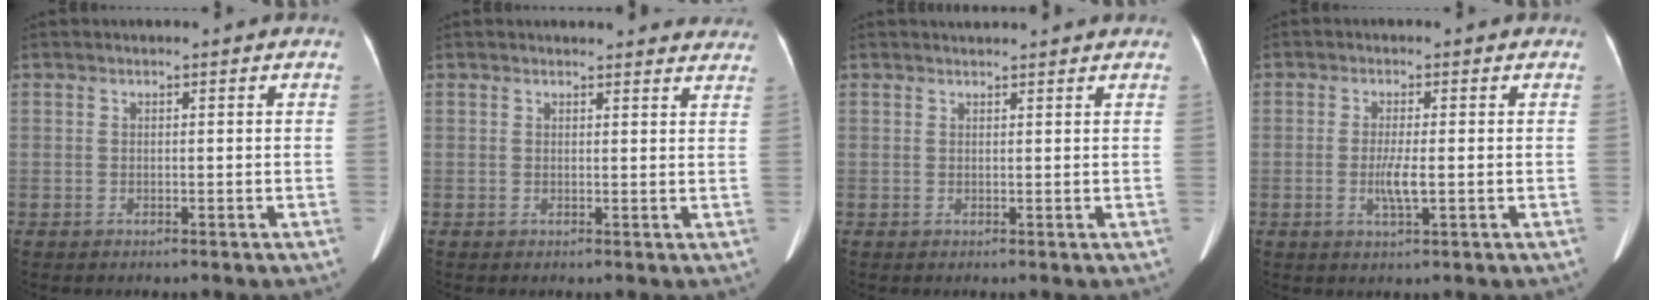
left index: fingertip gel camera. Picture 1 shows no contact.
{"total": 11.2, "force": [10.7, 2.5, 2.2], "torque": [0.005, -0.004, 0.095]}
{"total": 3.8, "force": [3.7, 0.3, 0.9], "torque": [-0.015, 0.028, 0.045]}
{"total": 3.3, "force": [-0.5, 0.2, 3.2], "torque": [-0.068, -0.006, -0.009]}